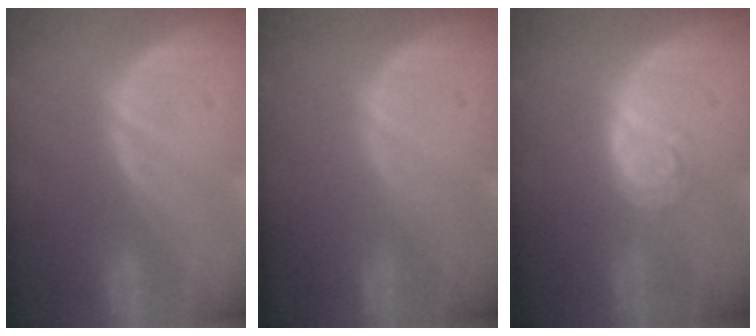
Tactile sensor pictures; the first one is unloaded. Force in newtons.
{"total": 0.0}
{"total": 4.3, "press": 3.9, "slide": 1.9}